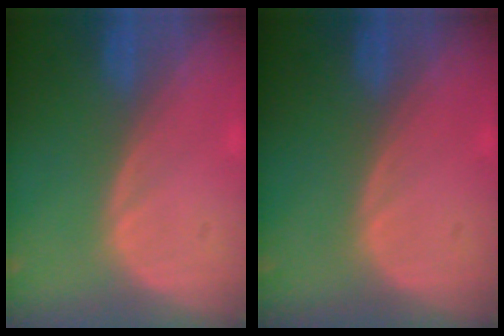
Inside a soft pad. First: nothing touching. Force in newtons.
{"total": 0.0}